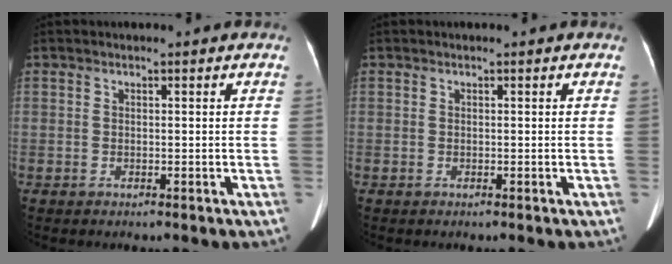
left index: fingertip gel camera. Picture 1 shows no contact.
{"total": 0.0}